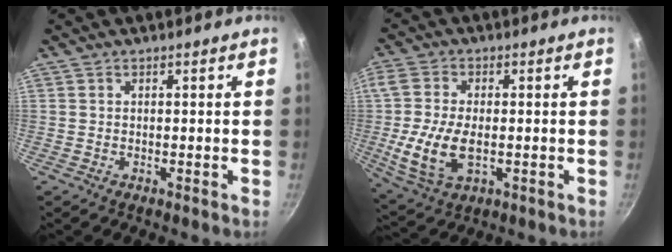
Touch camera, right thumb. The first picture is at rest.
{"total": 11.8, "force": [-1.6, 6.5, 9.8], "torque": [-0.205, -0.008, -0.033]}